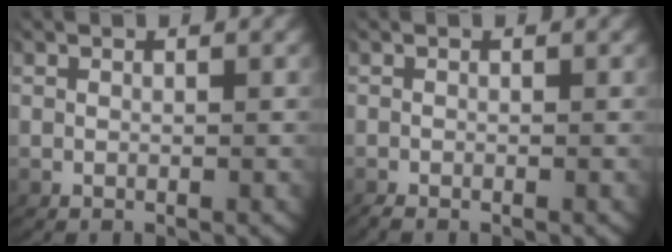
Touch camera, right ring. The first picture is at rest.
{"total": 0.7, "force": [-0.7, 0.1, 0.1], "torque": [-0.007, -0.009, -0.009]}